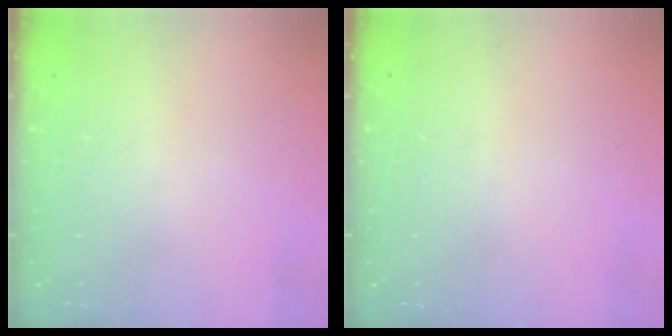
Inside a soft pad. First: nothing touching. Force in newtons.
{"total": 0.0}